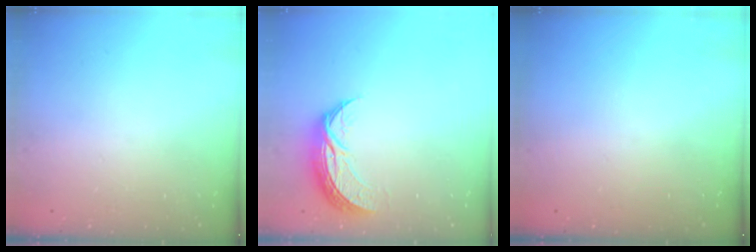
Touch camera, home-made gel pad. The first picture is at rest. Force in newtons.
{"total": 10.1, "press": 10.1, "slide": 0.3}
{"total": 0.0}